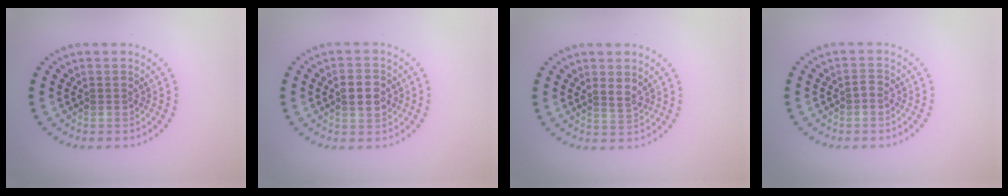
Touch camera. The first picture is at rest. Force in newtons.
{"total": 2.9, "press": 2.9, "slide": 0.1}
{"total": 1.4, "press": 1.1, "slide": 0.8}
{"total": 0.6, "press": 0.5, "slide": 0.1}